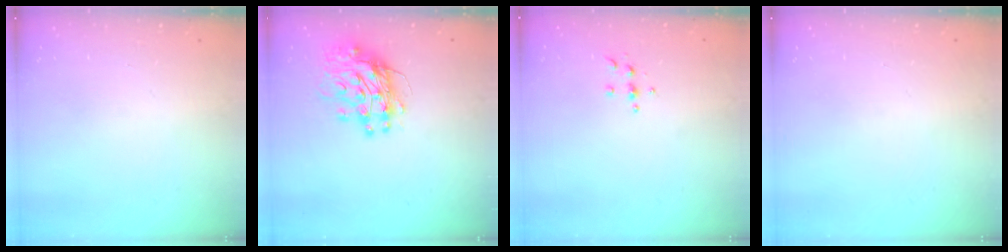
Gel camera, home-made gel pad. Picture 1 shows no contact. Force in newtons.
{"total": 11.4, "press": 11.4, "slide": 1.0}
{"total": 5.3, "press": 5.3, "slide": 0.5}
{"total": 0.0}